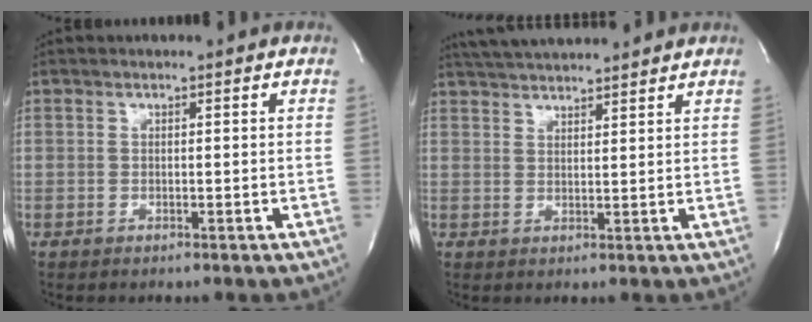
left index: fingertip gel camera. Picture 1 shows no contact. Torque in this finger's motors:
{"motor_torque": [0.04, -0.14, 0.26, 0.11]}